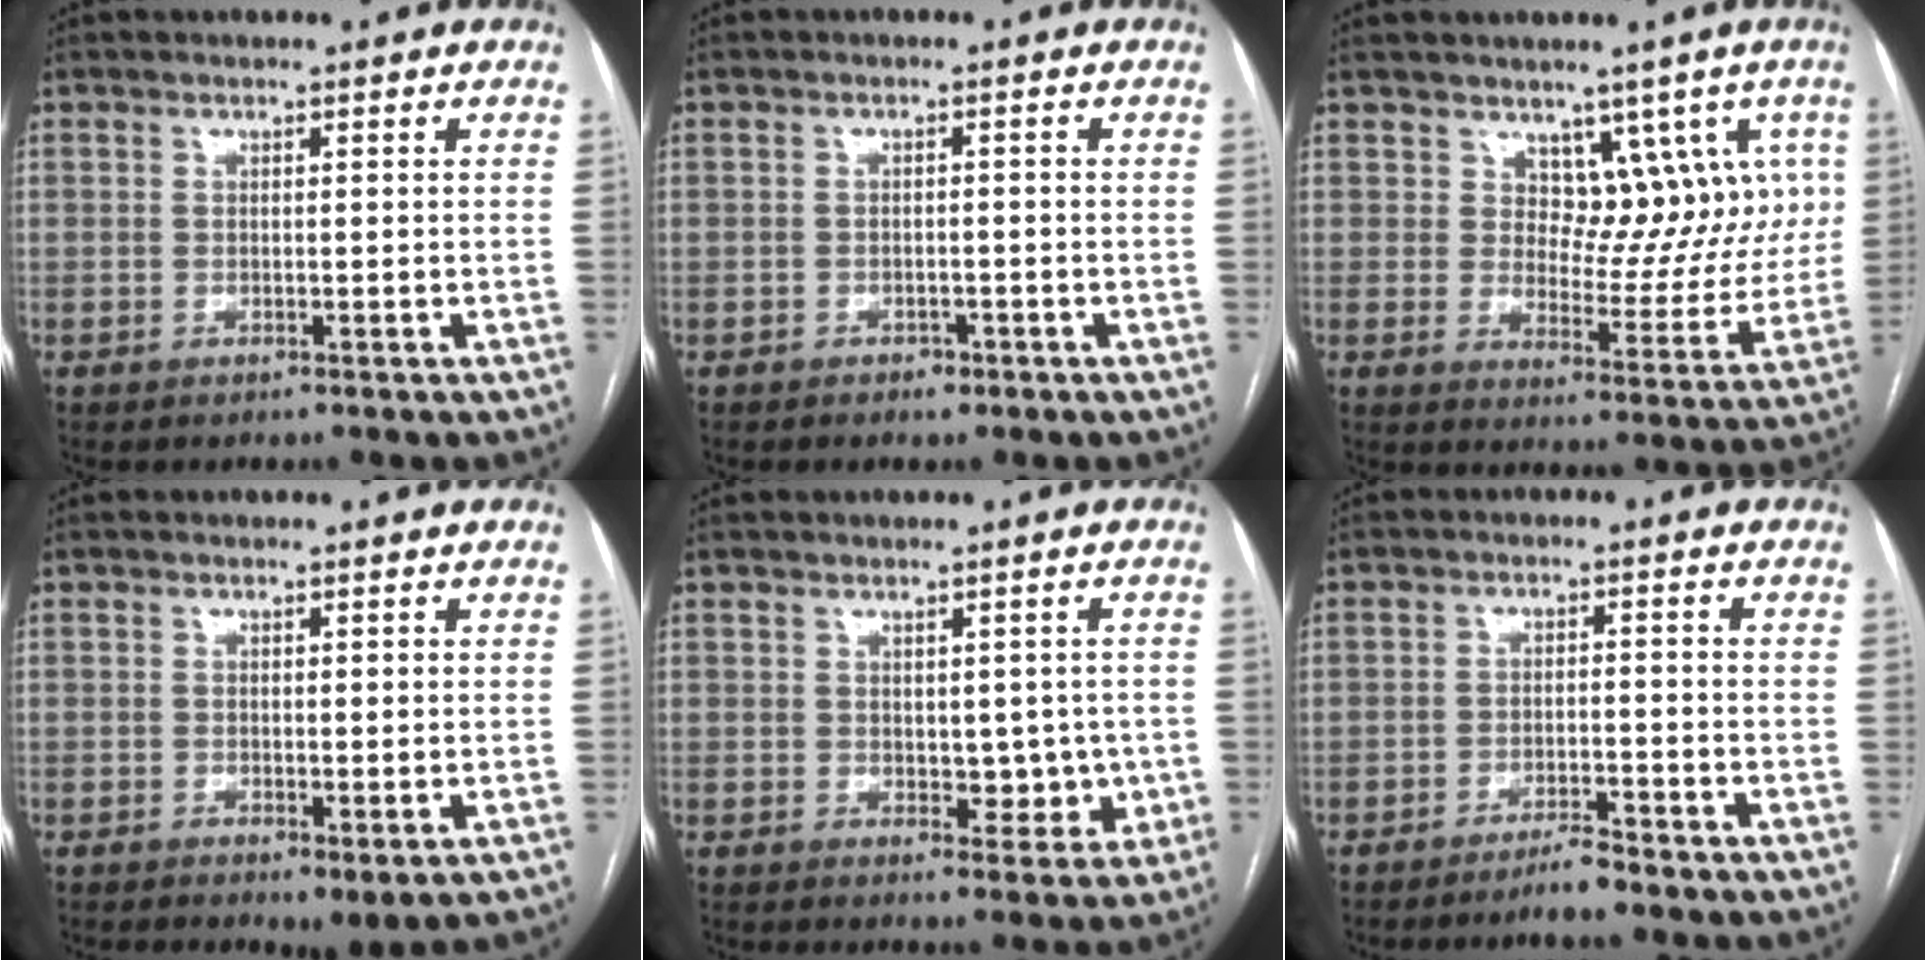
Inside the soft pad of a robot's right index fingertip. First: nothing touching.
{"total": 1.7, "force": [-1.1, 1.1, 0.7], "torque": [-0.010, 0.003, -0.013]}
{"total": 8.9, "force": [4.9, 5.8, 4.7], "torque": [-0.029, 0.009, 0.075]}
{"total": 2.7, "force": [-0.8, 1.1, 2.3], "torque": [-0.030, -0.006, -0.005]}
{"total": 4.9, "force": [-0.1, 3.2, 3.7], "torque": [-0.035, 0.002, 0.009]}
{"total": 3.3, "force": [-2.8, 0.1, 1.6], "torque": [-0.027, -0.003, -0.052]}